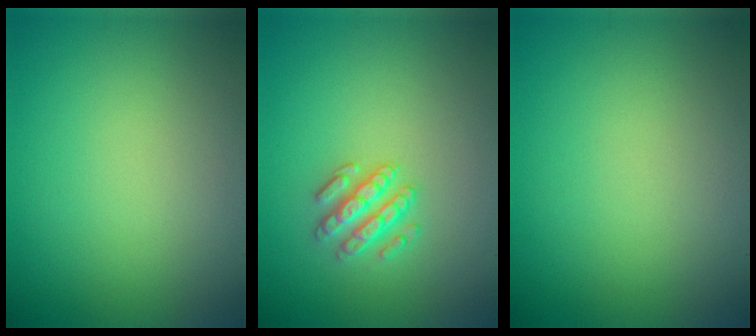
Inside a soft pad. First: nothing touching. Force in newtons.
{"total": 2.5, "press": 2.3, "slide": 0.9}
{"total": 0.0}